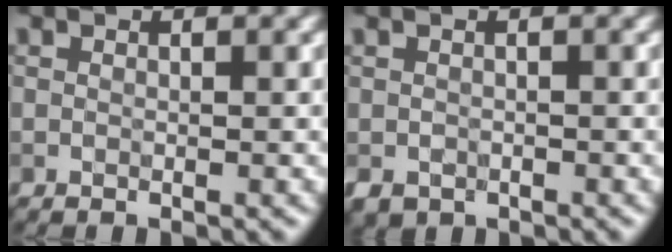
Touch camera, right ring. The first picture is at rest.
{"total": 1.5, "force": [-0.7, 1.2, 0.6], "torque": [-0.012, -0.007, -0.015]}